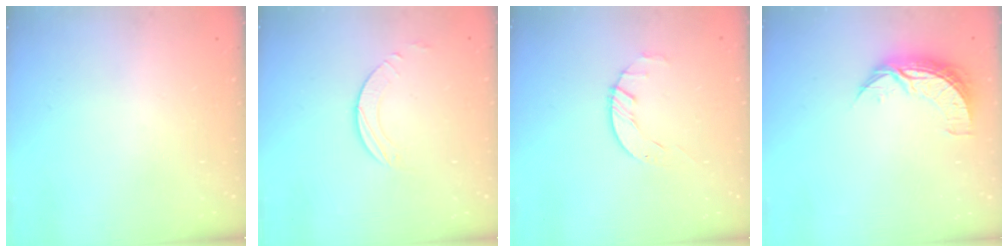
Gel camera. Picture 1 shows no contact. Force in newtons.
{"total": 2.2, "press": 2.2, "slide": 0.2}
{"total": 1.5, "press": 1.5, "slide": 0.2}
{"total": 8.8, "press": 8.8, "slide": 0.5}